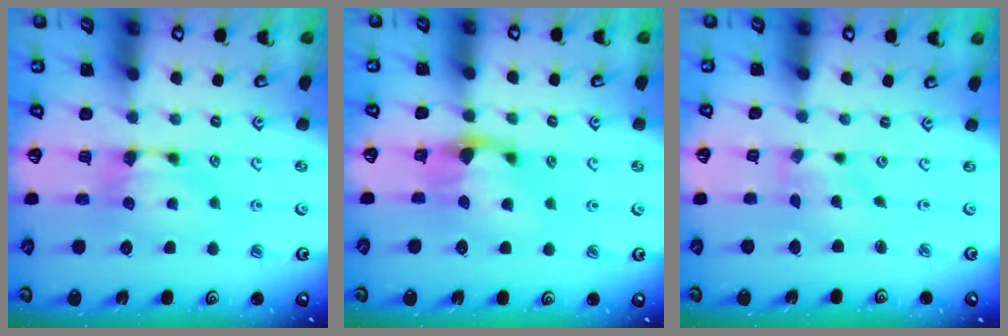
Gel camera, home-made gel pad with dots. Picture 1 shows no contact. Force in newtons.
{"total": 2.8, "press": 2.2, "slide": 1.7}
{"total": 2.9, "press": 2.8, "slide": 1.0}